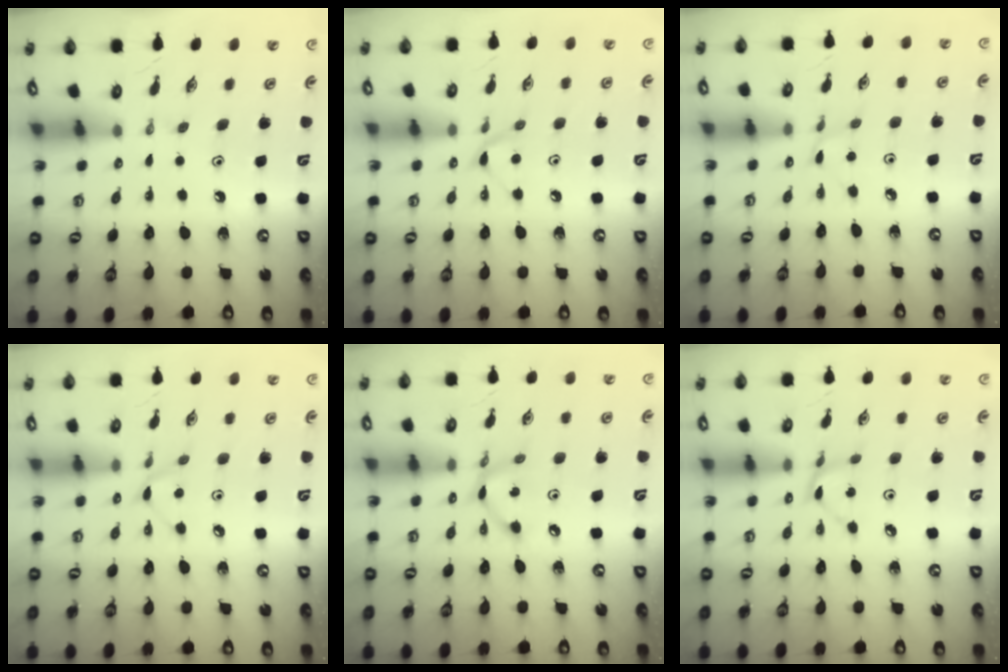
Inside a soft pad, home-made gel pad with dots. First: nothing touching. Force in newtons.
{"total": 4.9, "press": 4.9, "slide": 0.6}
{"total": 1.1, "press": 1.1, "slide": 0.1}
{"total": 4.4, "press": 4.3, "slide": 0.6}
{"total": 6.7, "press": 6.7, "slide": 0.2}
{"total": 2.9, "press": 2.9, "slide": 0.4}